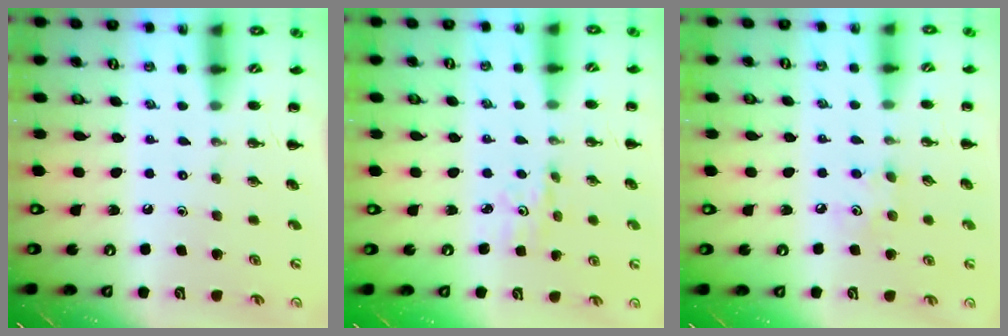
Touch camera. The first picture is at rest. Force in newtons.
{"total": 2.6, "press": 2.4, "slide": 0.9}
{"total": 4.2, "press": 4.1, "slide": 0.9}